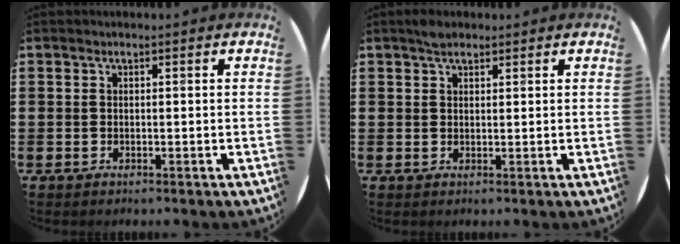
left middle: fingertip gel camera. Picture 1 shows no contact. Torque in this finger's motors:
{"motor_torque": [0.47, -0.40, 0.01, 0.05]}